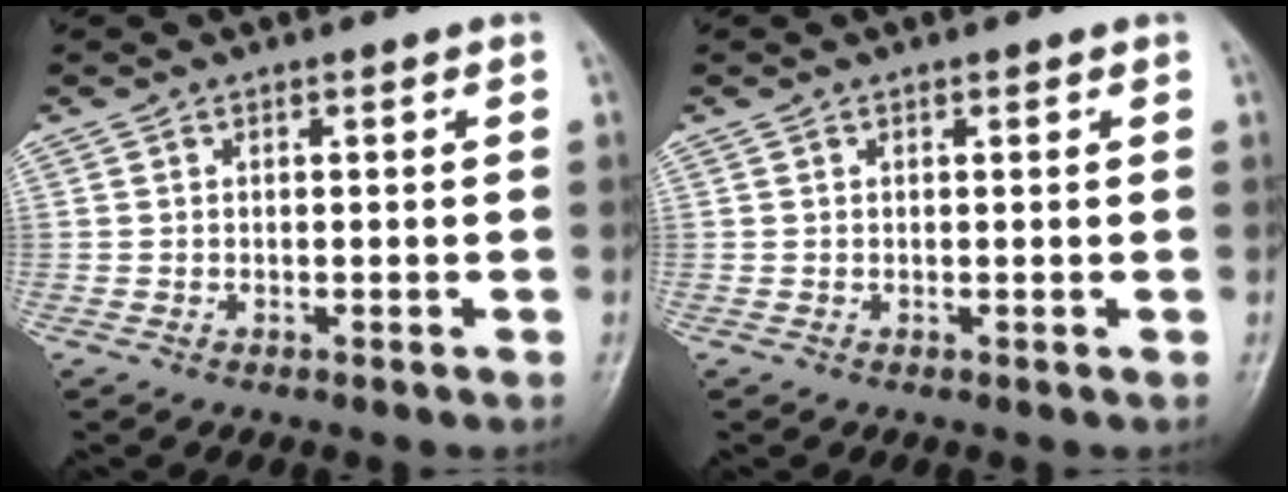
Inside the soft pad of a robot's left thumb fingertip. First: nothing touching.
{"total": 0.5, "force": [0.3, 0.3, 0.3], "torque": [-0.005, -0.002, 0.003]}